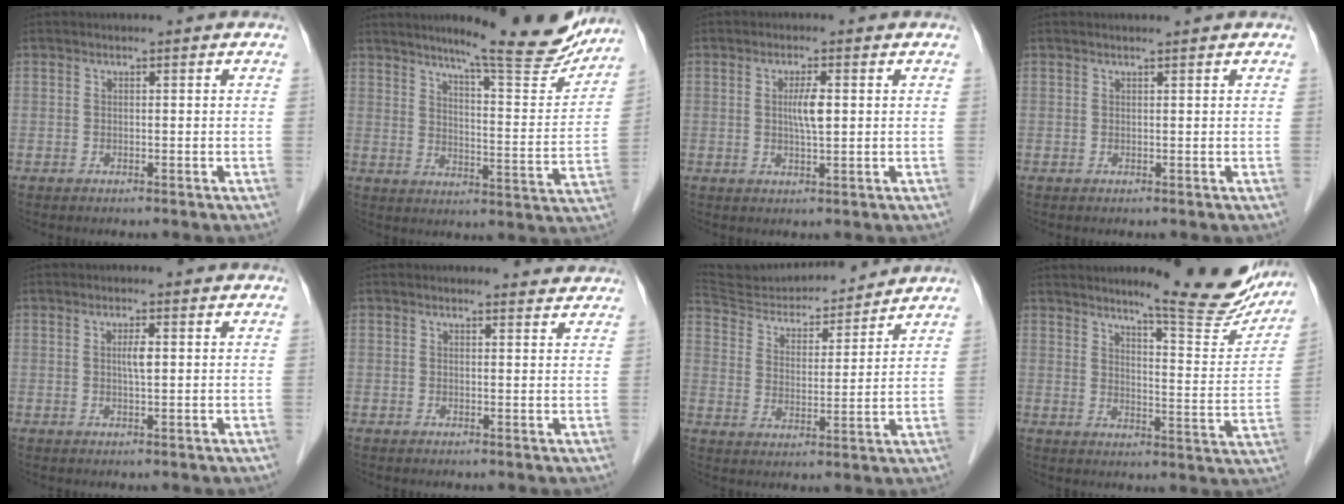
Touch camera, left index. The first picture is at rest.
{"total": 17.5, "force": [15.0, 1.3, 8.8], "torque": [-0.112, -0.041, 0.190]}
{"total": 3.2, "force": [0.1, 0.3, 3.1], "torque": [-0.057, -0.006, 0.000]}
{"total": 0.7, "force": [0.5, -0.2, 0.4], "torque": [-0.006, 0.002, 0.009]}
{"total": 1.7, "force": [0.0, 0.1, 1.7], "torque": [-0.031, -0.003, -0.003]}
{"total": 2.9, "force": [2.9, 0.7, 0.1], "torque": [-0.003, -0.006, 0.017]}
{"total": 16.4, "force": [15.7, 3.0, 3.7], "torque": [-0.063, 0.006, 0.248]}
{"total": 15.5, "force": [13.3, 1.8, 7.9], "torque": [-0.091, -0.046, 0.157]}